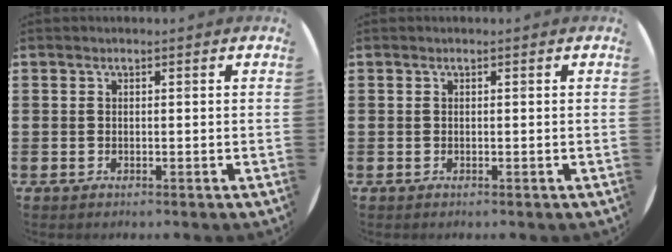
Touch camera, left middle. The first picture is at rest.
{"total": 0.0}